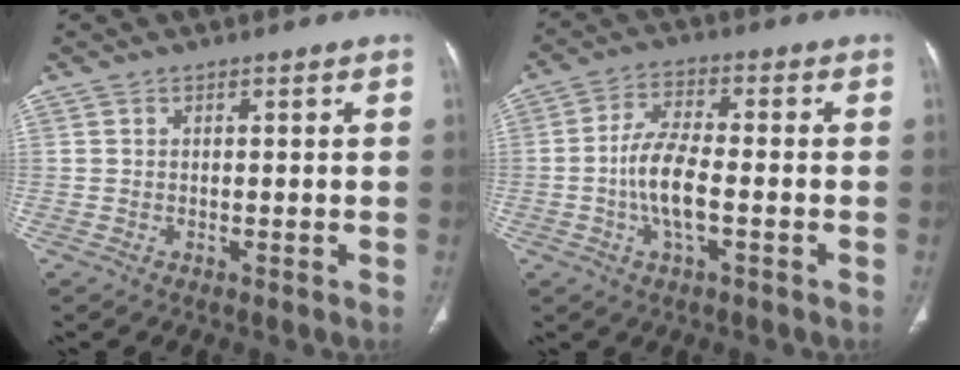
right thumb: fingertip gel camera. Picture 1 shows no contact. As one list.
[{"total": 8.5, "force": [-1.8, 3.2, 7.7], "torque": [-0.156, 0.016, -0.039]}]